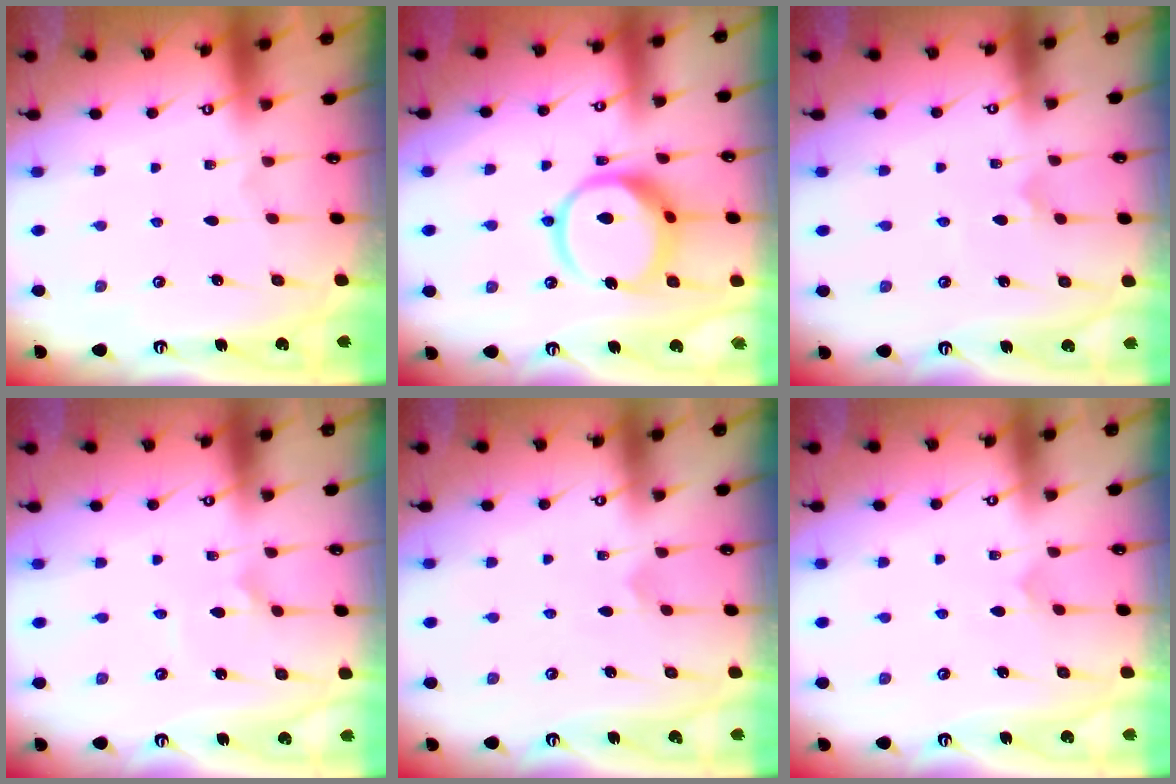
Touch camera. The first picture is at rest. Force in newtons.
{"total": 13.9, "press": 13.8, "slide": 1.5}
{"total": 3.7, "press": 3.7, "slide": 0.8}
{"total": 2.2, "press": 2.2, "slide": 0.1}
{"total": 3.3, "press": 3.3, "slide": 0.2}
{"total": 4.5, "press": 4.5, "slide": 0.4}